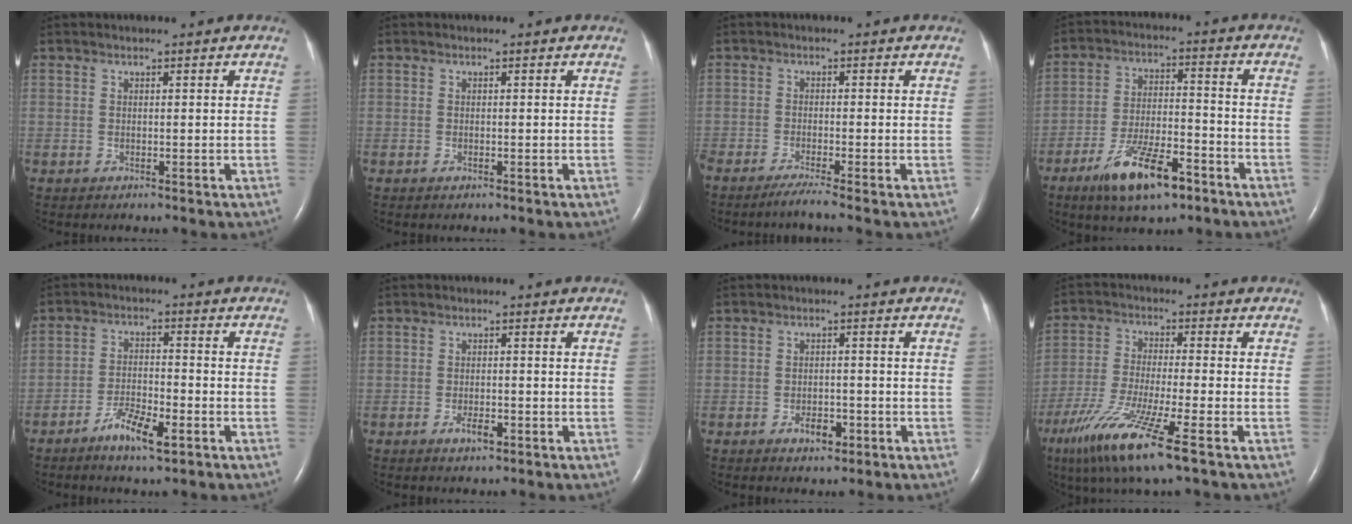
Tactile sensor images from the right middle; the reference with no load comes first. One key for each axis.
{"total": 0.0}
{"total": 4.2, "fx": -3.3, "fy": -1.1, "fz": 2.3, "tx": -0.047, "ty": -0.015, "tz": -0.065}
{"total": 11.6, "fx": -7.3, "fy": 3.2, "fz": 8.5, "tx": -0.160, "ty": -0.008, "tz": -0.124}
{"total": 6.0, "fx": -3.6, "fy": 1.3, "fz": 4.6, "tx": -0.093, "ty": -0.004, "tz": -0.062}
{"total": 2.3, "fx": -1.3, "fy": 0.8, "fz": 1.7, "tx": -0.034, "ty": -0.001, "tz": -0.020}
{"total": 3.0, "fx": -1.6, "fy": 1.6, "fz": 2.0, "tx": -0.034, "ty": 0.002, "tz": -0.020}
{"total": 12.5, "fx": -7.1, "fy": 0.3, "fz": 10.4, "tx": -0.210, "ty": -0.038, "tz": -0.131}